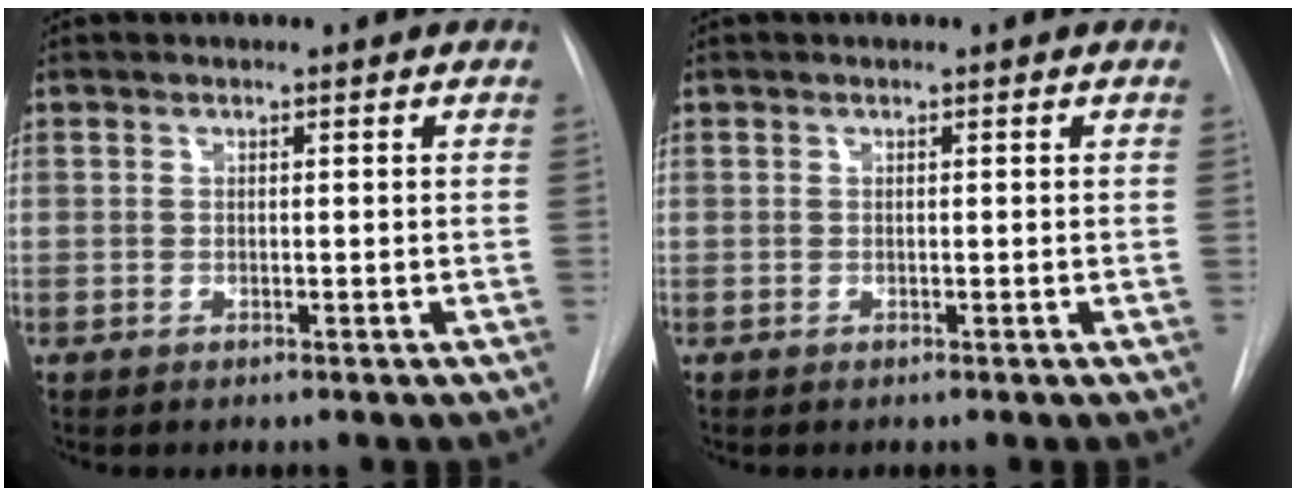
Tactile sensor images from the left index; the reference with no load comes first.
{"total": 0.0}